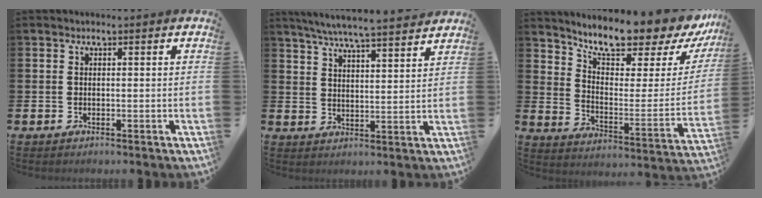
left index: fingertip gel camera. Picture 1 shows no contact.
{"total": 6.4, "force": [6.1, -0.1, 2.0], "torque": [-0.055, -0.037, 0.106]}
{"total": 9.8, "force": [9.0, 1.8, 3.4], "torque": [-0.082, -0.074, 0.149]}